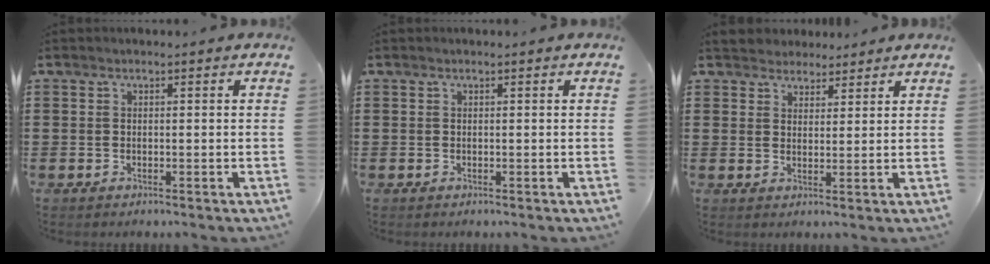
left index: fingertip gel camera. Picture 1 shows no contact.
{"total": 0.0}
{"total": 3.0, "force": [2.7, 1.3, -0.2], "torque": [-0.007, 0.003, 0.052]}